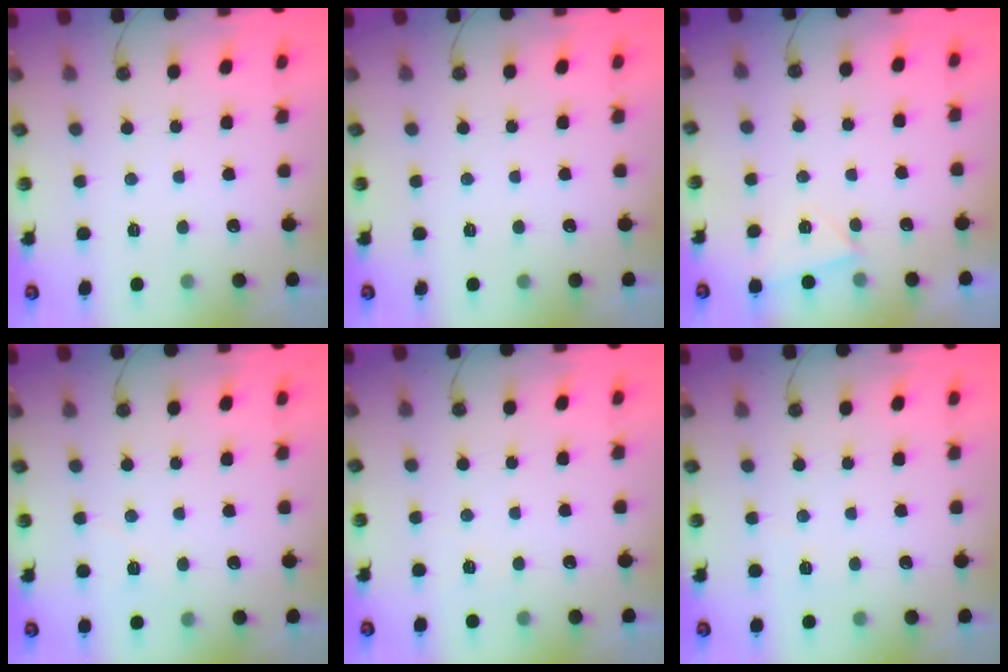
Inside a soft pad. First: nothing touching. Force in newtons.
{"total": 0.0}
{"total": 2.6, "press": 1.5, "slide": 2.1}
{"total": 2.6, "press": 2.3, "slide": 1.2}
{"total": 3.4, "press": 2.9, "slide": 1.8}
{"total": 2.9, "press": 2.1, "slide": 2.1}